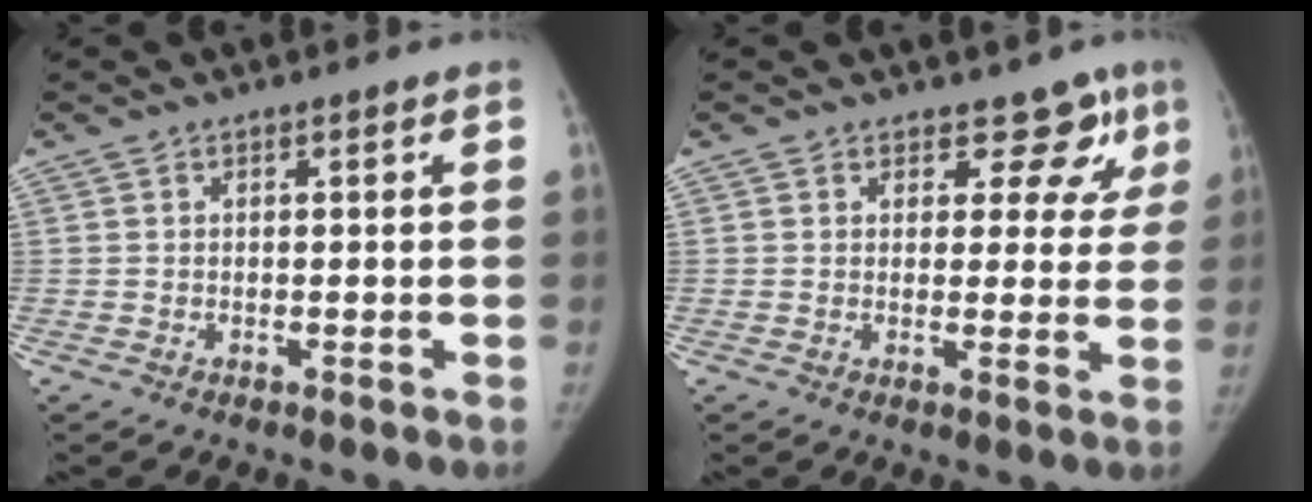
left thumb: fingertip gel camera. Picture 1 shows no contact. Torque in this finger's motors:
{"motor_torque": [-0.29, -0.08, -0.23, 0.00, -0.04]}